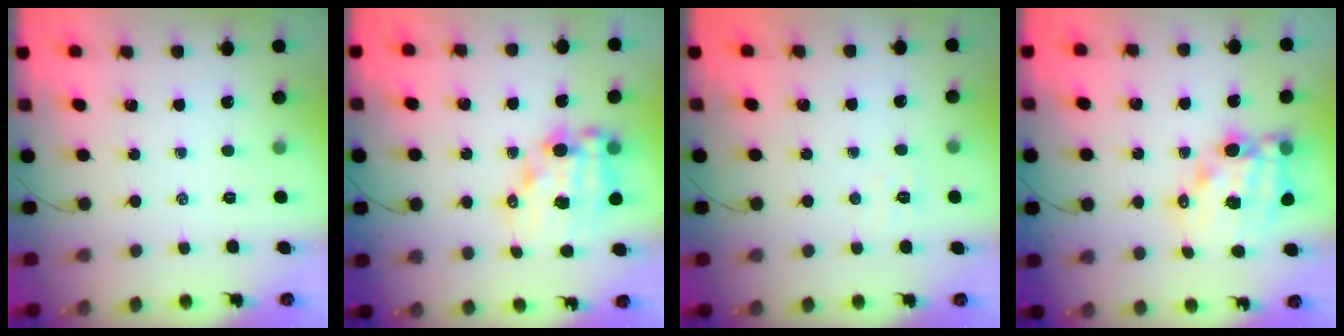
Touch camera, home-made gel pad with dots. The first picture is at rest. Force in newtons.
{"total": 12.3, "press": 12.0, "slide": 3.0}
{"total": 4.1, "press": 4.0, "slide": 0.9}
{"total": 14.5, "press": 14.0, "slide": 3.9}